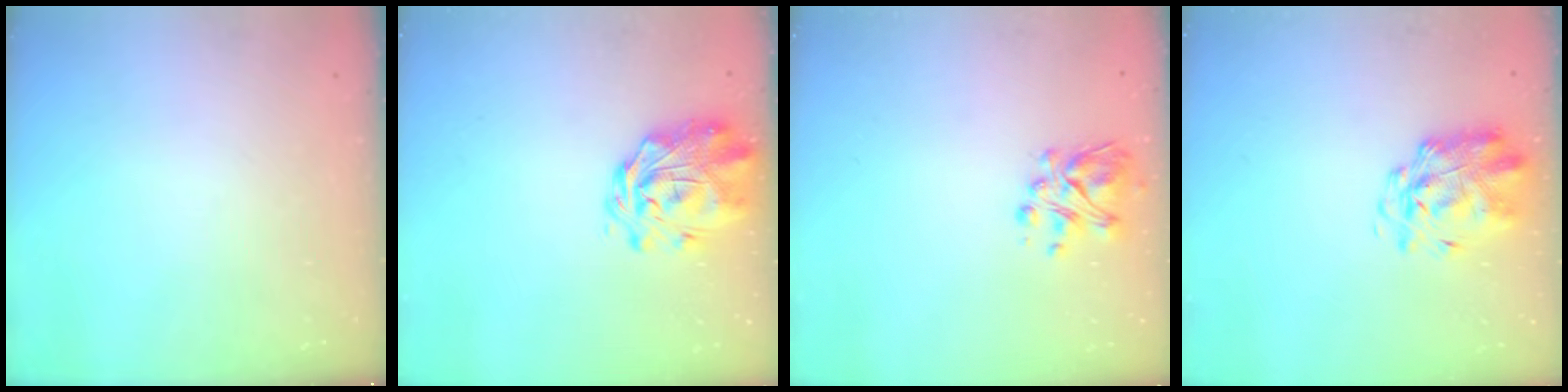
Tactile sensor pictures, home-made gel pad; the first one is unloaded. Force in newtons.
{"total": 2.9, "press": 2.6, "slide": 1.4}
{"total": 5.6, "press": 5.5, "slide": 1.1}
{"total": 2.9, "press": 2.8, "slide": 0.7}